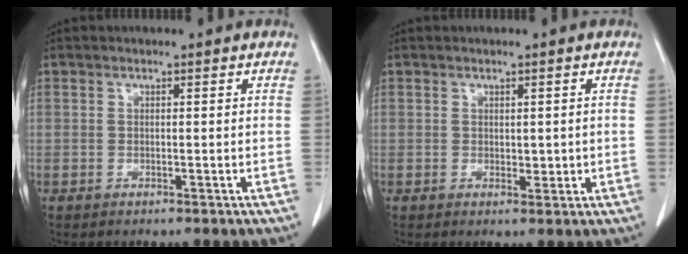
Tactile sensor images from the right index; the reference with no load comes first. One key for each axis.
{"total": 2.0, "fx": 0.1, "fy": 1.1, "fz": 1.6, "tx": -0.021, "ty": -0.005, "tz": 0.006}